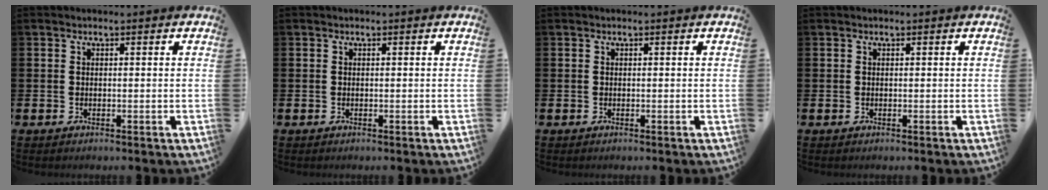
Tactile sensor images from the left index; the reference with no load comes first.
{"total": 0.0}
{"total": 0.0}
{"total": 0.0}